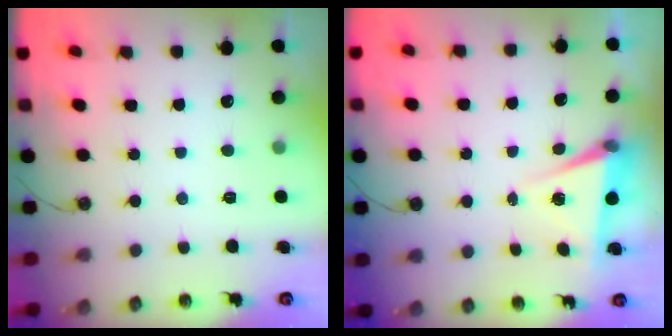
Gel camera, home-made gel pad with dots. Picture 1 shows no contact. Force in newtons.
{"total": 6.1, "press": 4.1, "slide": 4.4}